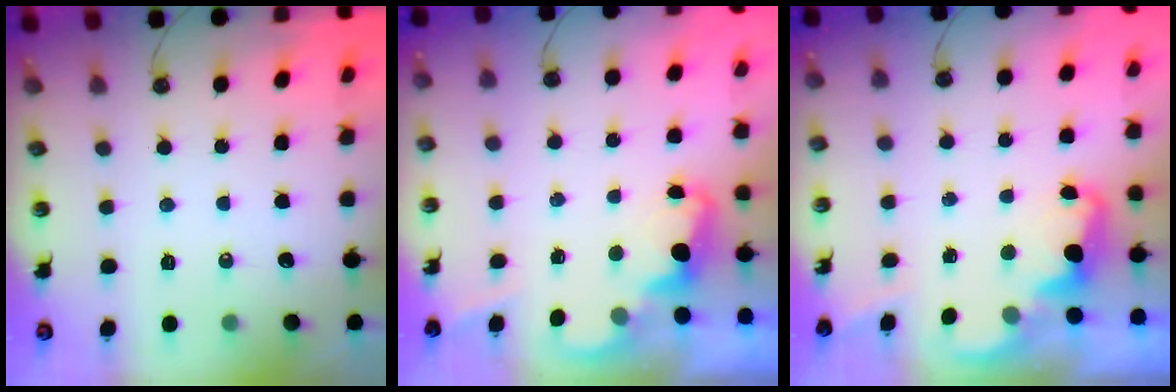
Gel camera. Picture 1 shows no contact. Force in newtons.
{"total": 2.3, "press": 2.3, "slide": 0.5}
{"total": 2.3, "press": 2.2, "slide": 0.6}